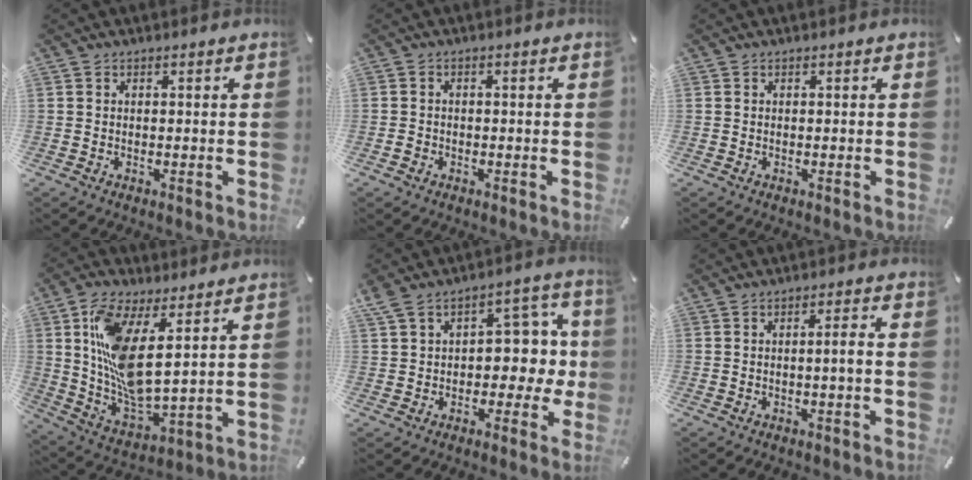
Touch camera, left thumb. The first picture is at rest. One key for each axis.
{"total": 1.4, "fx": -0.7, "fy": 1.1, "fz": 0.6, "tx": -0.011, "ty": 0.004, "tz": -0.015}
{"total": 0.0}
{"total": 13.0, "fx": 5.3, "fy": 4.7, "fz": 10.9, "tx": -0.239, "ty": -0.041, "tz": 0.097}
{"total": 11.8, "fx": 2.1, "fy": 8.1, "fz": 8.3, "tx": -0.119, "ty": -0.006, "tz": 0.042}
{"total": 3.4, "fx": -0.5, "fy": 0.3, "fz": 3.4, "tx": -0.060, "ty": 0.000, "tz": -0.011}